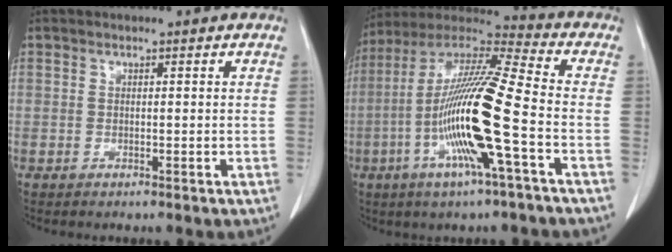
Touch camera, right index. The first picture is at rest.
{"total": 18.2, "force": [-4.6, 0.3, 17.6], "torque": [-0.349, -0.006, -0.097]}